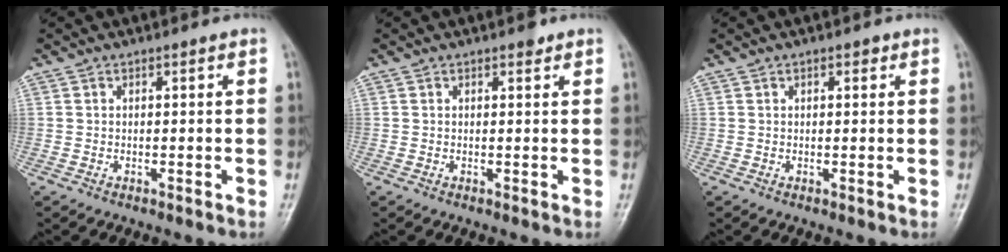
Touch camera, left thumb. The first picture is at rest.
{"total": 1.3, "force": [0.9, 0.6, 0.7], "torque": [-0.005, -0.003, 0.009]}
{"total": 1.3, "force": [0.7, 0.7, 0.9], "torque": [-0.007, 0.000, 0.007]}